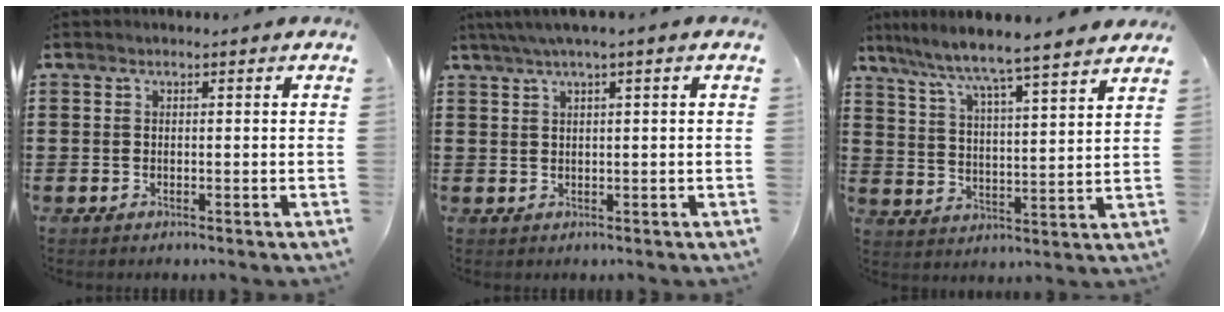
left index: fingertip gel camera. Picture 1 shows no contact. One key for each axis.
{"total": 2.0, "fx": 0.8, "fy": -0.1, "fz": 1.8, "tx": -0.035, "ty": 0.000, "tz": 0.012}
{"total": 5.3, "fx": 4.9, "fy": -0.7, "fz": 2.0, "tx": -0.063, "ty": -0.042, "tz": 0.074}